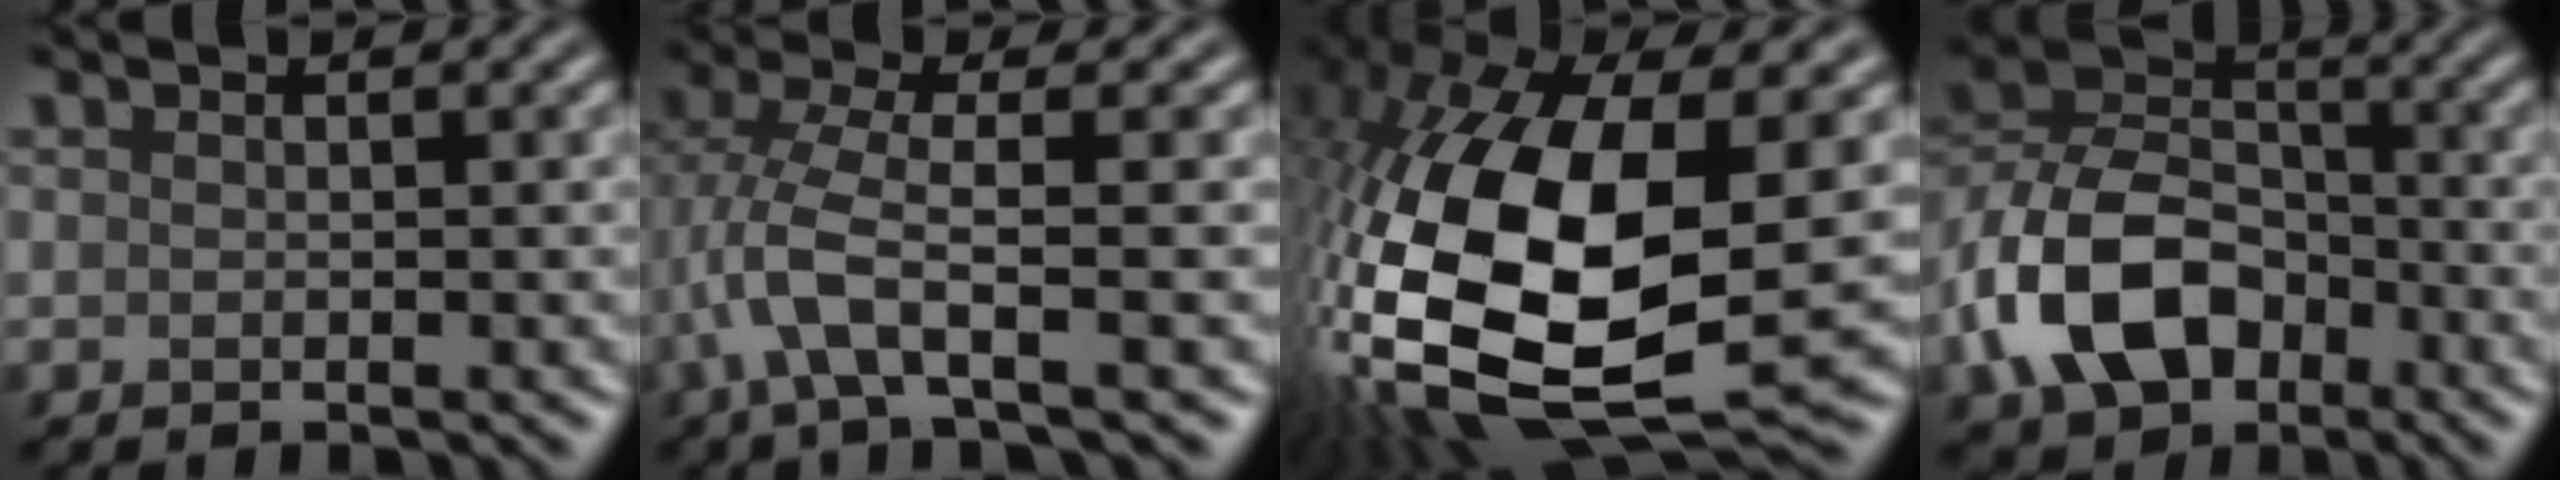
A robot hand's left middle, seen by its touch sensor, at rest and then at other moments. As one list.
[{"total": 4.4, "force": [-1.0, 0.9, 4.2], "torque": [-0.096, 0.011, -0.025]}, {"total": 19.2, "force": [-1.6, 9.4, 16.7], "torque": [-0.384, -0.026, -0.019]}, {"total": 9.4, "force": [-3.8, 6.4, 5.7], "torque": [-0.111, 0.011, -0.085]}]